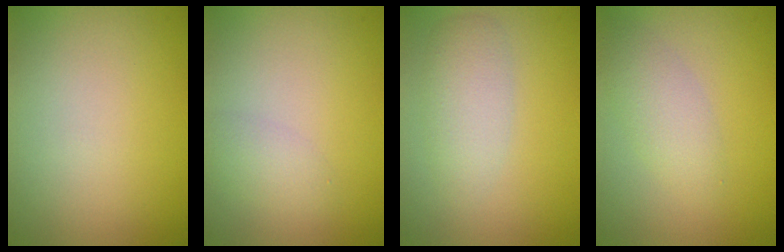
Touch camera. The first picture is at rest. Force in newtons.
{"total": 1.7, "press": 1.7, "slide": 0.0}
{"total": 2.8, "press": 2.8, "slide": 0.2}
{"total": 2.4, "press": 2.4, "slide": 0.2}